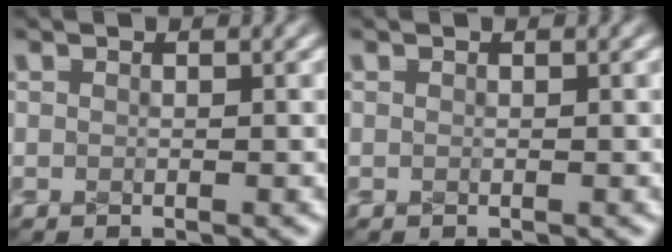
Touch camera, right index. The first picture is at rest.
{"total": 0.0}